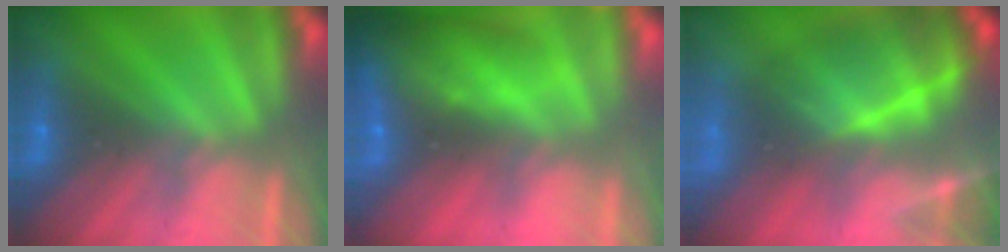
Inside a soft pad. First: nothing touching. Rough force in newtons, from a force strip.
{"total": 14.6}
{"total": 7.1}